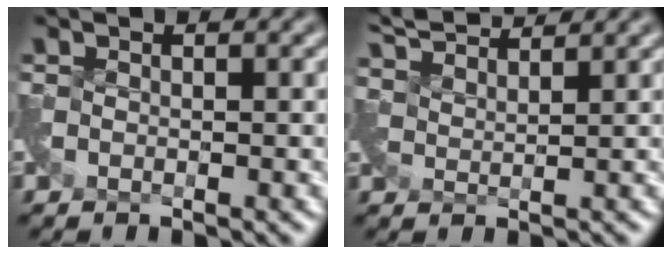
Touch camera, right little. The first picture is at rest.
{"total": 4.4, "force": [4.4, -0.1, 0.3], "torque": [-0.021, 0.008, 0.082]}